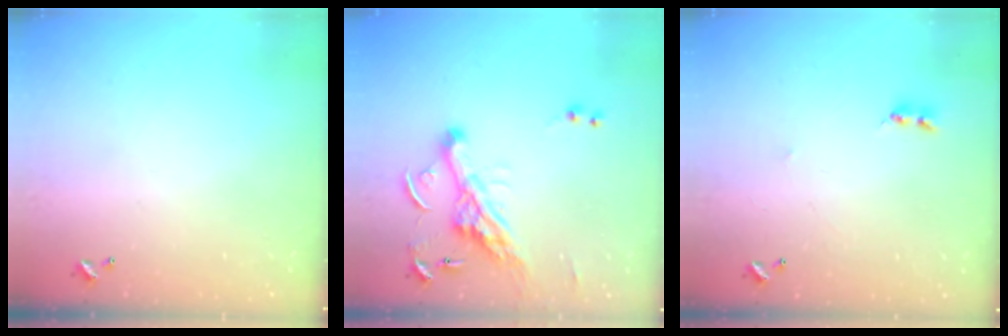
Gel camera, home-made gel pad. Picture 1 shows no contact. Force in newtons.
{"total": 8.5, "press": 8.4, "slide": 1.3}
{"total": 1.6, "press": 1.6, "slide": 0.4}